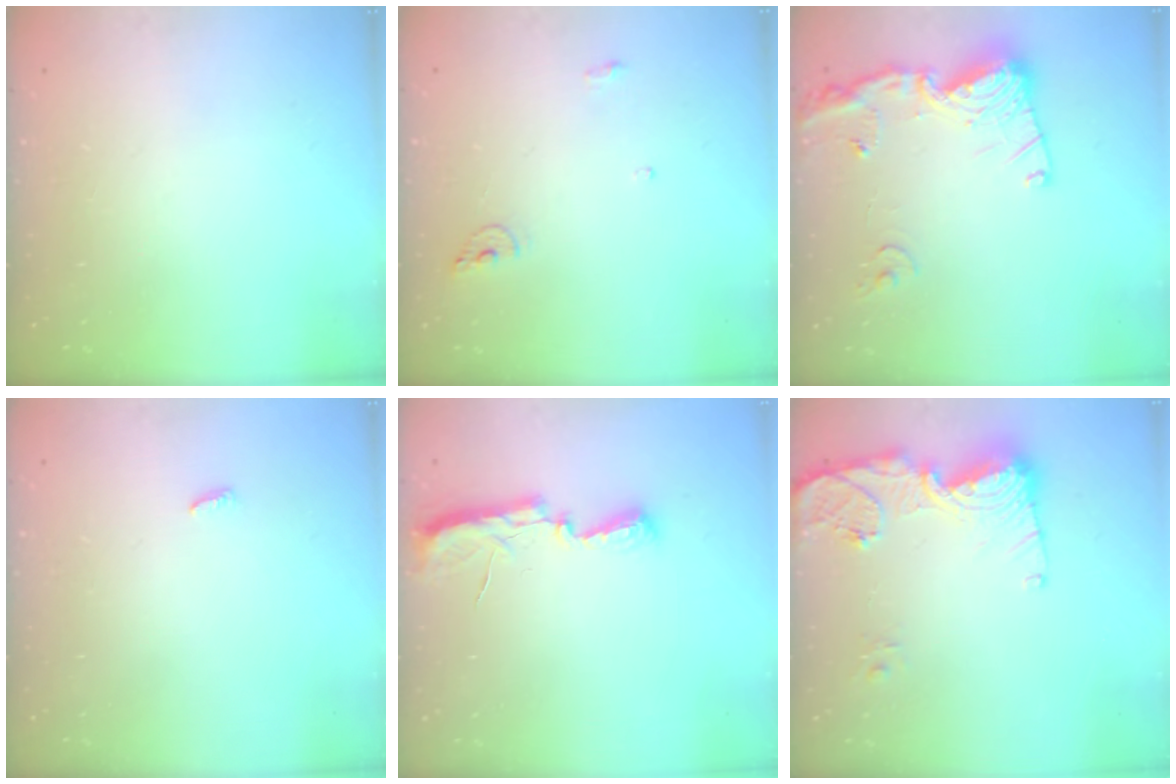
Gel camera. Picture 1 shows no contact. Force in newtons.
{"total": 6.3, "press": 6.3, "slide": 0.3}
{"total": 15.8, "press": 15.7, "slide": 1.8}
{"total": 2.4, "press": 2.4, "slide": 0.2}
{"total": 7.2, "press": 7.2, "slide": 0.7}
{"total": 14.0, "press": 13.9, "slide": 1.5}